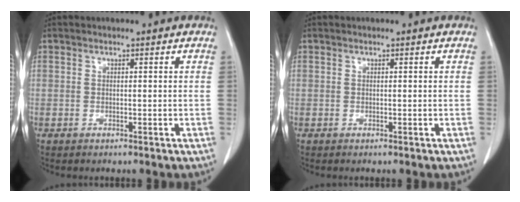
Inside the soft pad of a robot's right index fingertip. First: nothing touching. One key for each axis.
{"total": 0.0}